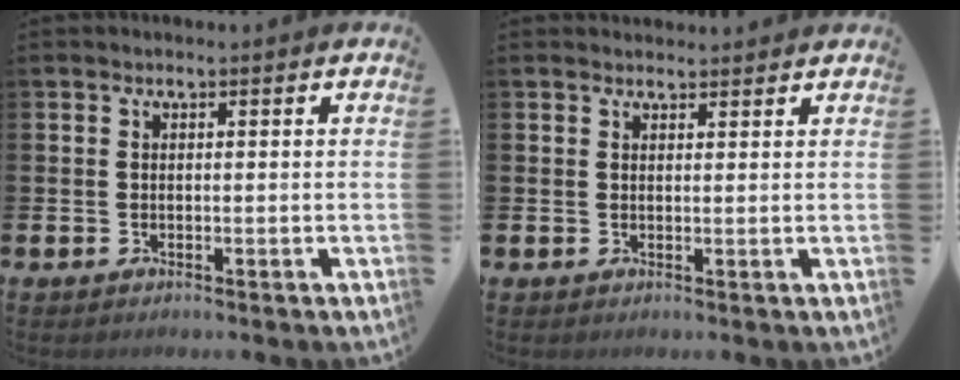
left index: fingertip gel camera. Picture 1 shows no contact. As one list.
[{"total": 1.5, "force": [1.4, 0.4, 0.0], "torque": [0.006, -0.003, 0.025]}]